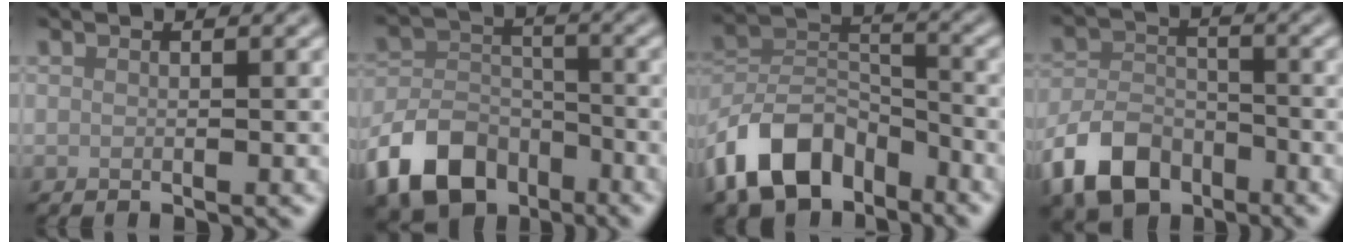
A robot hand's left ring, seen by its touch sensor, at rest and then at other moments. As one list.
[{"total": 8.1, "force": [-4.8, 5.3, 3.9], "torque": [-0.075, -0.005, -0.101]}, {"total": 9.6, "force": [-6.1, 5.6, 4.7], "torque": [-0.084, -0.001, -0.130]}, {"total": 6.6, "force": [-4.0, 4.1, 3.2], "torque": [-0.061, -0.001, -0.086]}]